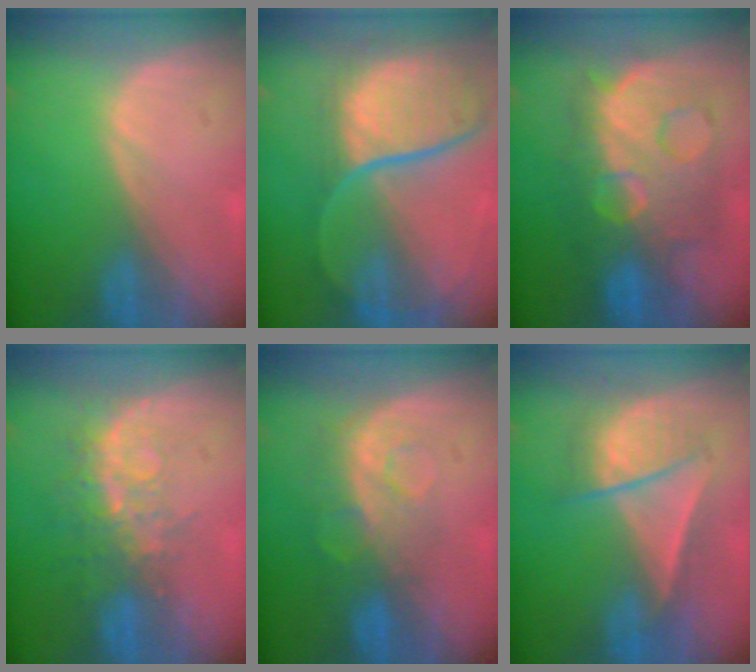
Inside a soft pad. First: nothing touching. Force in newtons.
{"total": 12.1, "press": 10.0, "slide": 6.8}
{"total": 12.3, "press": 12.2, "slide": 1.2}
{"total": 8.5, "press": 7.0, "slide": 4.7}
{"total": 8.3, "press": 7.0, "slide": 4.5}
{"total": 6.8, "press": 6.8, "slide": 0.4}